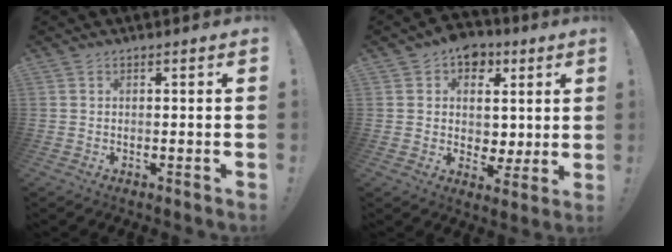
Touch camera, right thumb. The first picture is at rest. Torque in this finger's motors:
{"motor_torque": [0.57, 0.54, 0.08, 0.01, 0.00]}